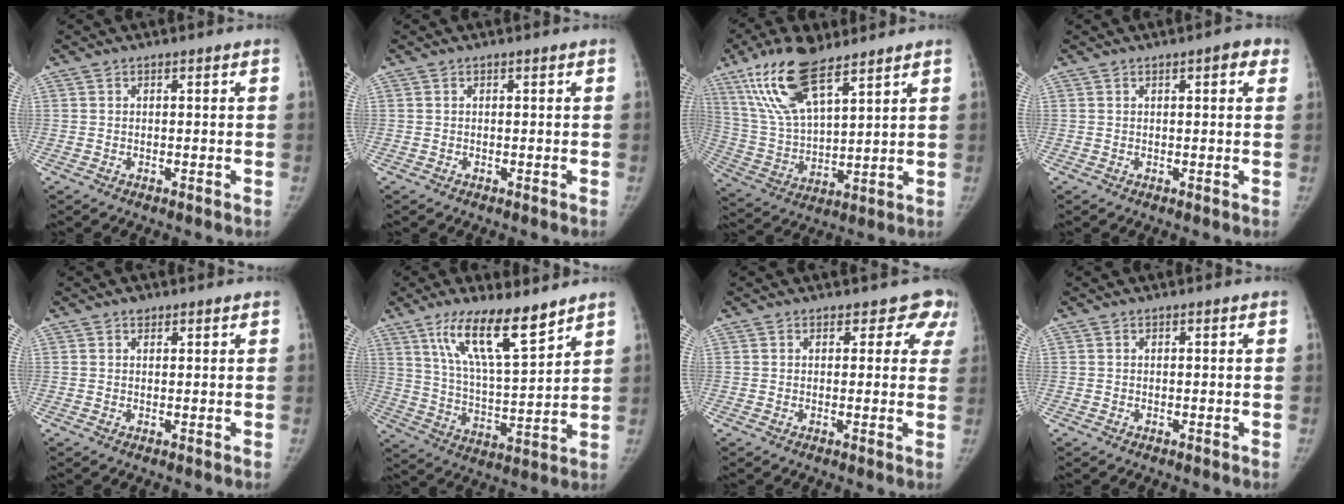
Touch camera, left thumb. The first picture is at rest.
{"total": 0.0}
{"total": 16.3, "force": [10.3, 5.9, 11.2], "torque": [-0.210, -0.035, 0.206]}
{"total": 2.9, "force": [1.3, 1.0, 2.5], "torque": [-0.022, 0.001, 0.011]}
{"total": 1.2, "force": [0.8, 0.7, 0.4], "torque": [0.001, -0.004, 0.011]}
{"total": 14.4, "force": [9.7, 3.5, 10.0], "torque": [-0.162, -0.058, 0.184]}
{"total": 5.4, "force": [4.4, 3.2, 0.4], "torque": [0.048, -0.015, 0.022]}
{"total": 0.0}